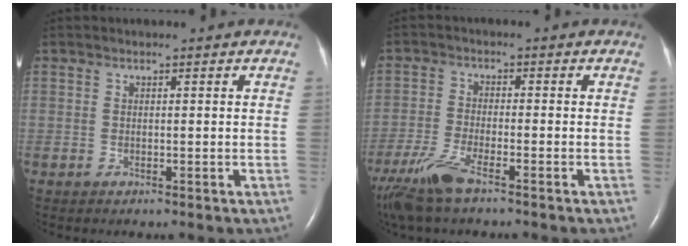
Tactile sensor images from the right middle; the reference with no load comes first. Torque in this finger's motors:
{"motor_torque": [1.03, -0.95, 0.16, 0.05]}